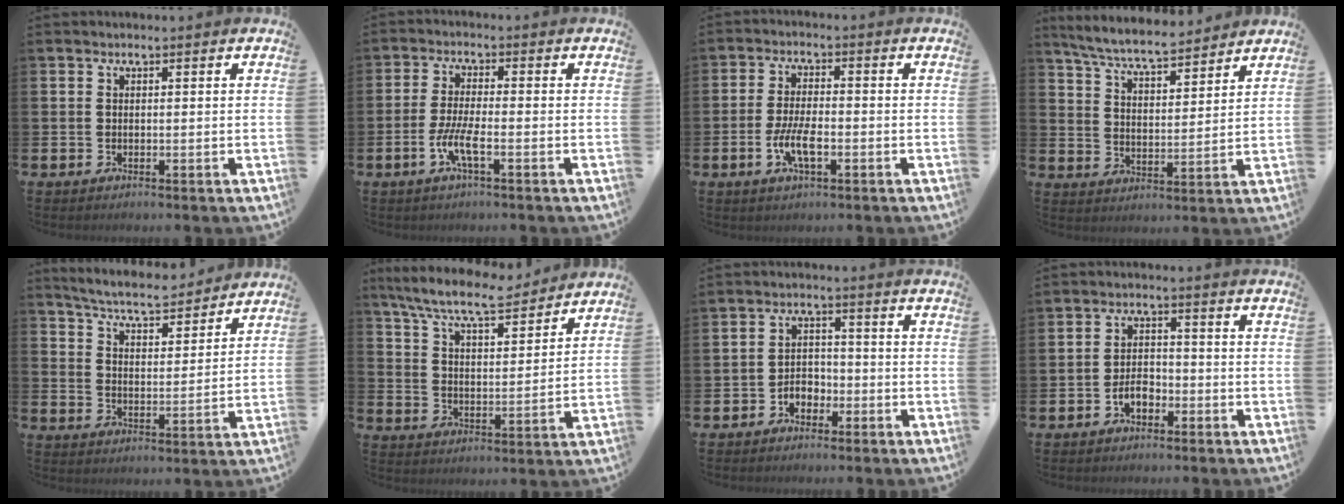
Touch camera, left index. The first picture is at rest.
{"total": 4.0, "force": [-1.8, 0.6, 3.5], "torque": [-0.075, -0.007, -0.034]}
{"total": 4.9, "force": [-1.6, 1.7, 4.3], "torque": [-0.079, -0.003, -0.033]}
{"total": 7.1, "force": [6.7, 0.9, 2.2], "torque": [-0.068, -0.039, 0.118]}
{"total": 6.4, "force": [6.1, 0.7, 1.6], "torque": [-0.056, -0.043, 0.105]}
{"total": 9.0, "force": [8.2, 1.4, 3.4], "torque": [-0.095, -0.043, 0.147]}
{"total": 2.8, "force": [-2.0, 1.9, 0.8], "torque": [-0.022, 0.010, -0.044]}
{"total": 3.2, "force": [-1.8, 1.8, 1.8], "torque": [-0.036, 0.007, -0.036]}